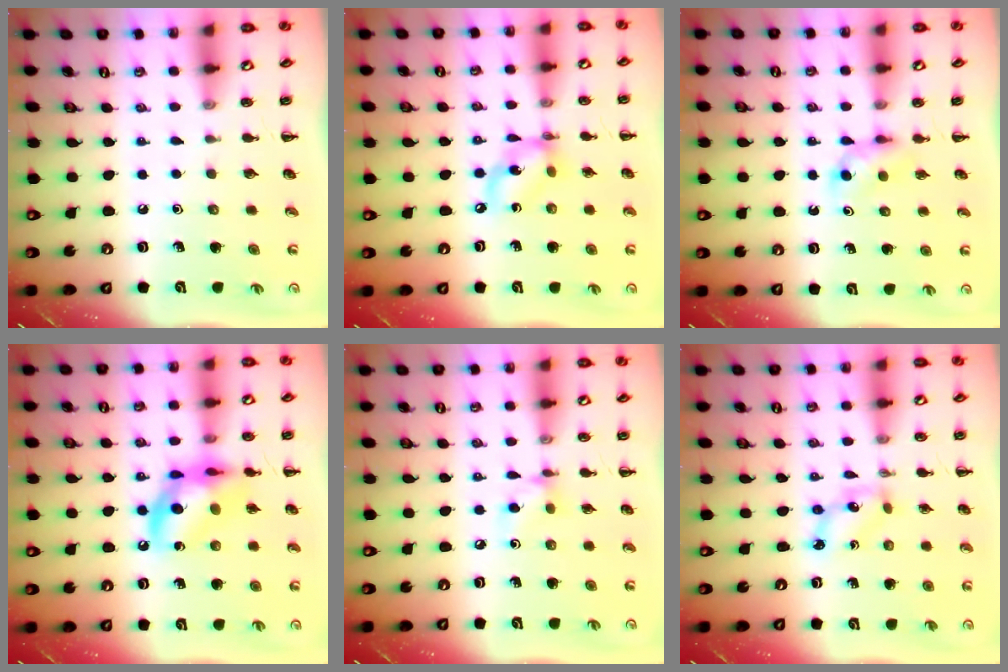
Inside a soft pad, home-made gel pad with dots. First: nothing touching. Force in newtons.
{"total": 8.9, "press": 8.7, "slide": 2.2}
{"total": 3.5, "press": 3.2, "slide": 1.4}
{"total": 13.4, "press": 13.2, "slide": 2.4}
{"total": 5.1, "press": 5.1, "slide": 0.5}
{"total": 3.9, "press": 3.8, "slide": 0.9}